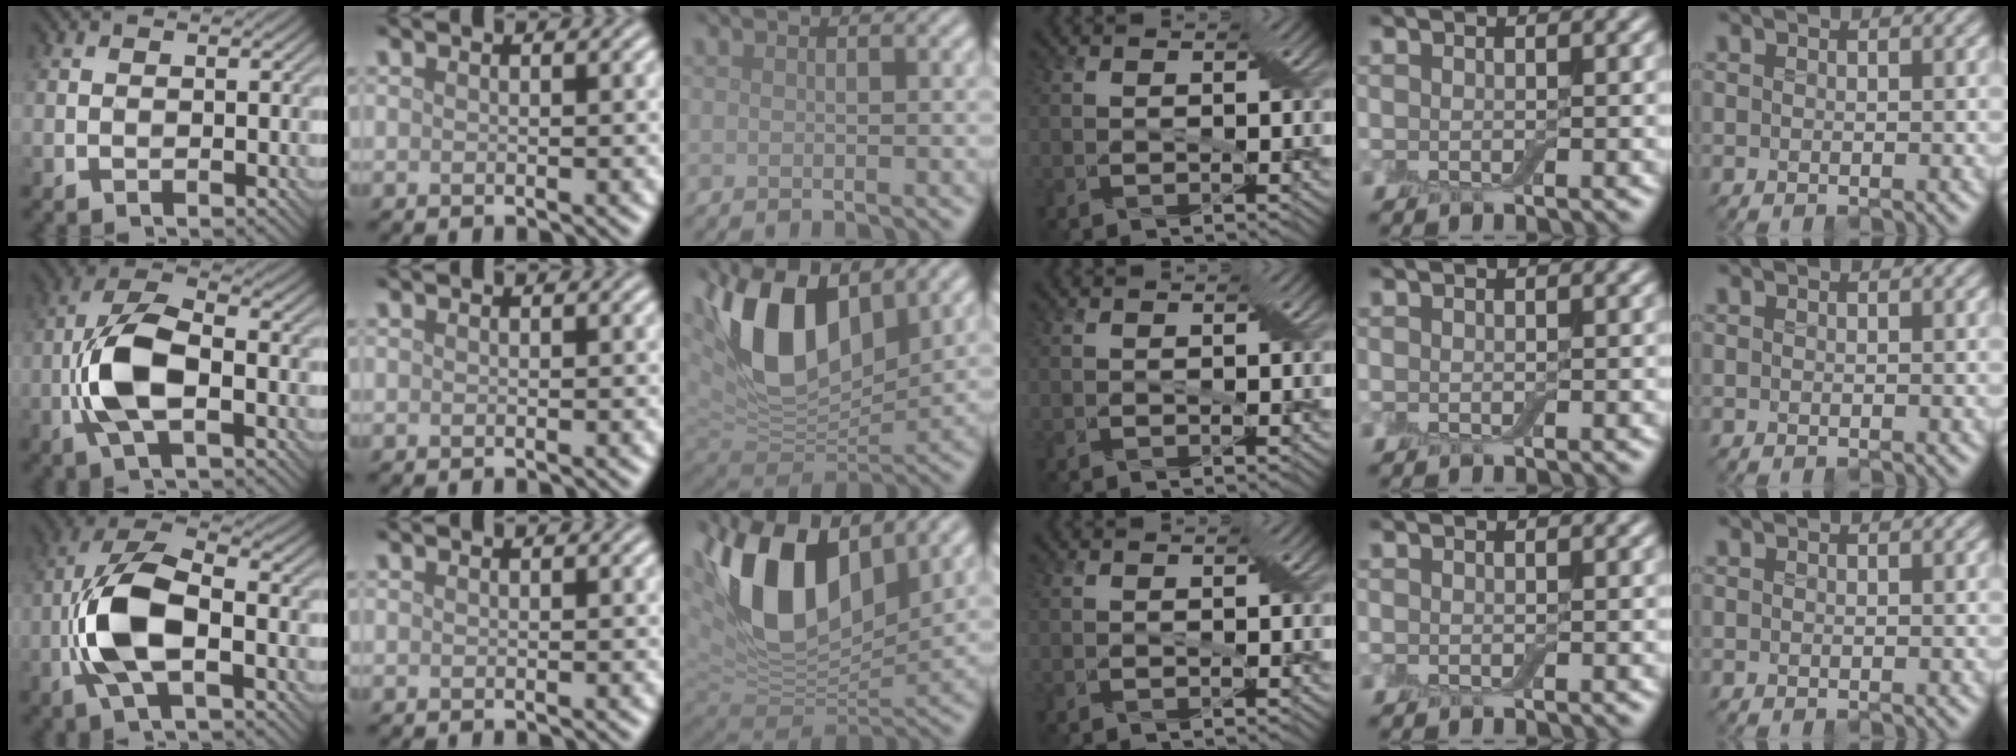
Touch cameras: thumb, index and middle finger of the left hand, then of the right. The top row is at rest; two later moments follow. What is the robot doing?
{"motion": "cut", "object": "cling film"}